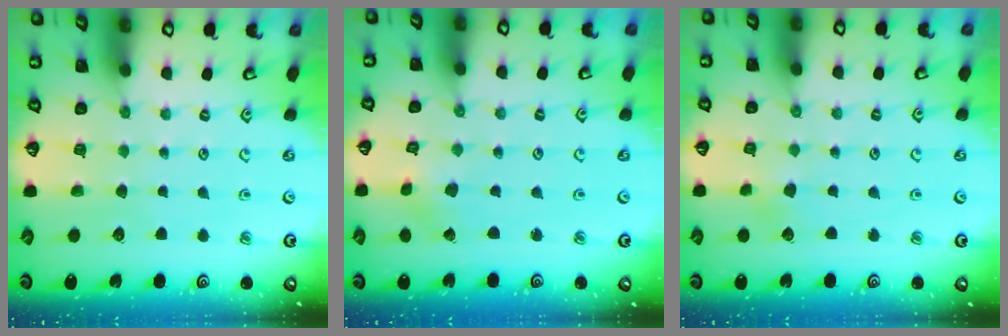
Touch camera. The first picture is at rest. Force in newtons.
{"total": 0.6, "press": 0.5, "slide": 0.2}
{"total": 2.1, "press": 2.1, "slide": 0.3}